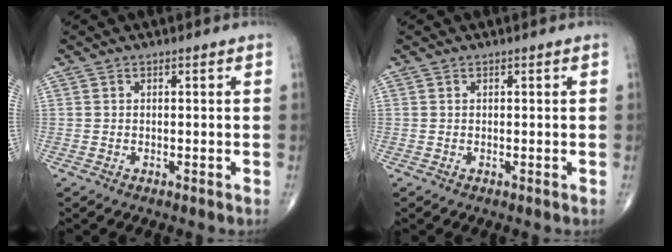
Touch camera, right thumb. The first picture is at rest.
{"total": 0.0}